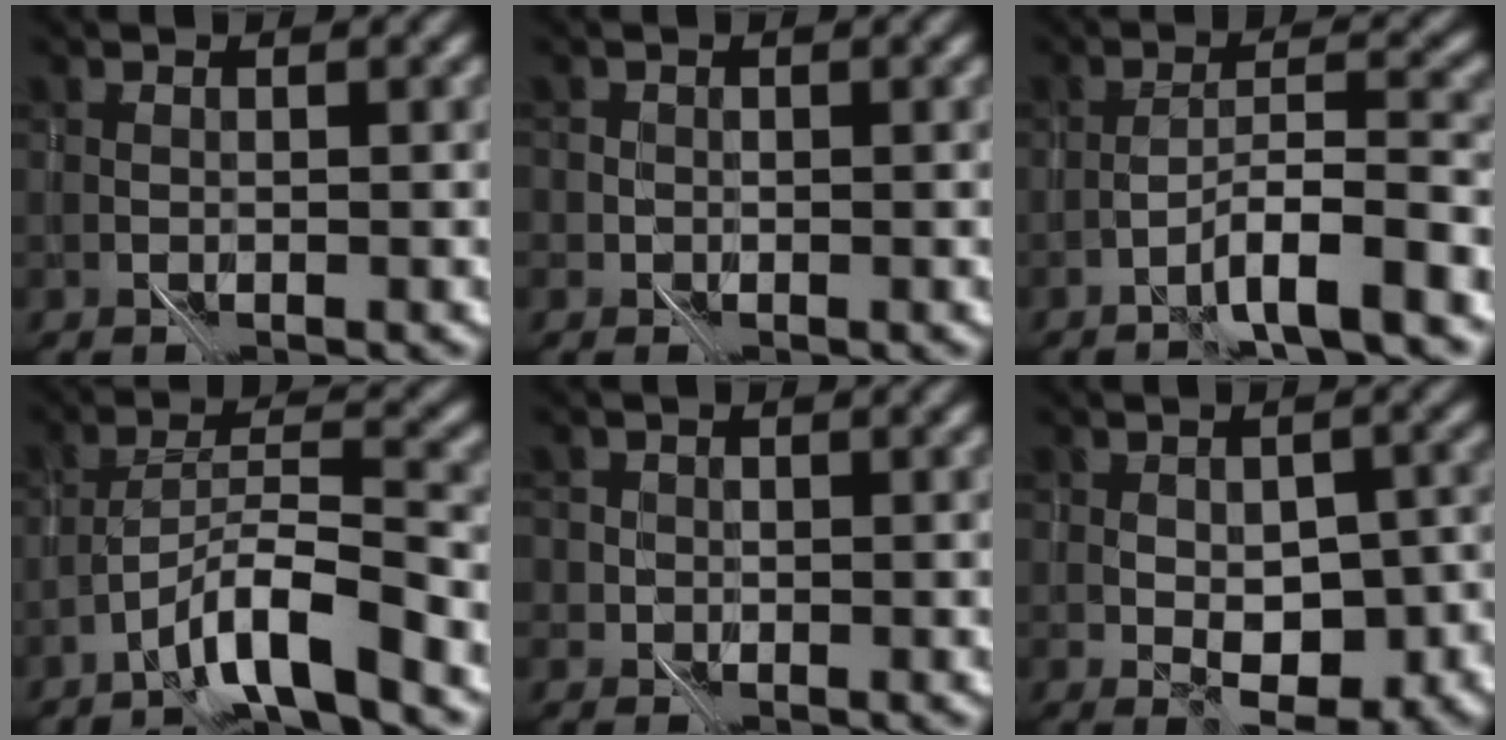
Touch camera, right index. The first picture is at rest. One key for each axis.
{"total": 0.7, "fx": 0.0, "fy": 0.7, "fz": 0.1, "tx": 0.007, "ty": -0.002, "tz": -0.003}
{"total": 4.2, "fx": -2.7, "fy": -0.1, "fz": 3.3, "tx": -0.046, "ty": 0.021, "tz": -0.052}
{"total": 5.5, "fx": -3.9, "fy": 0.3, "fz": 3.9, "tx": -0.063, "ty": 0.014, "tz": -0.074}
{"total": 1.3, "fx": 0.0, "fy": 1.3, "fz": 0.3, "tx": 0.007, "ty": -0.002, "tz": -0.003}
{"total": 5.3, "fx": -1.0, "fy": 2.9, "fz": 4.4, "tx": -0.056, "ty": -0.005, "tz": -0.012}